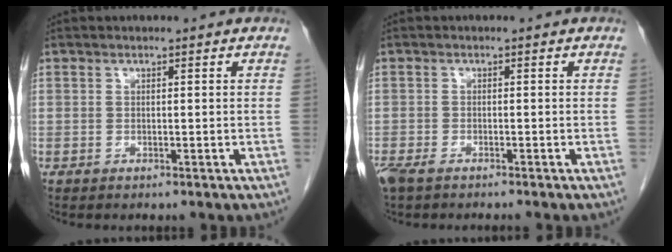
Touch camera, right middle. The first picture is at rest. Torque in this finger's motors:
{"motor_torque": [0.45, -0.27, 0.13, 0.03]}